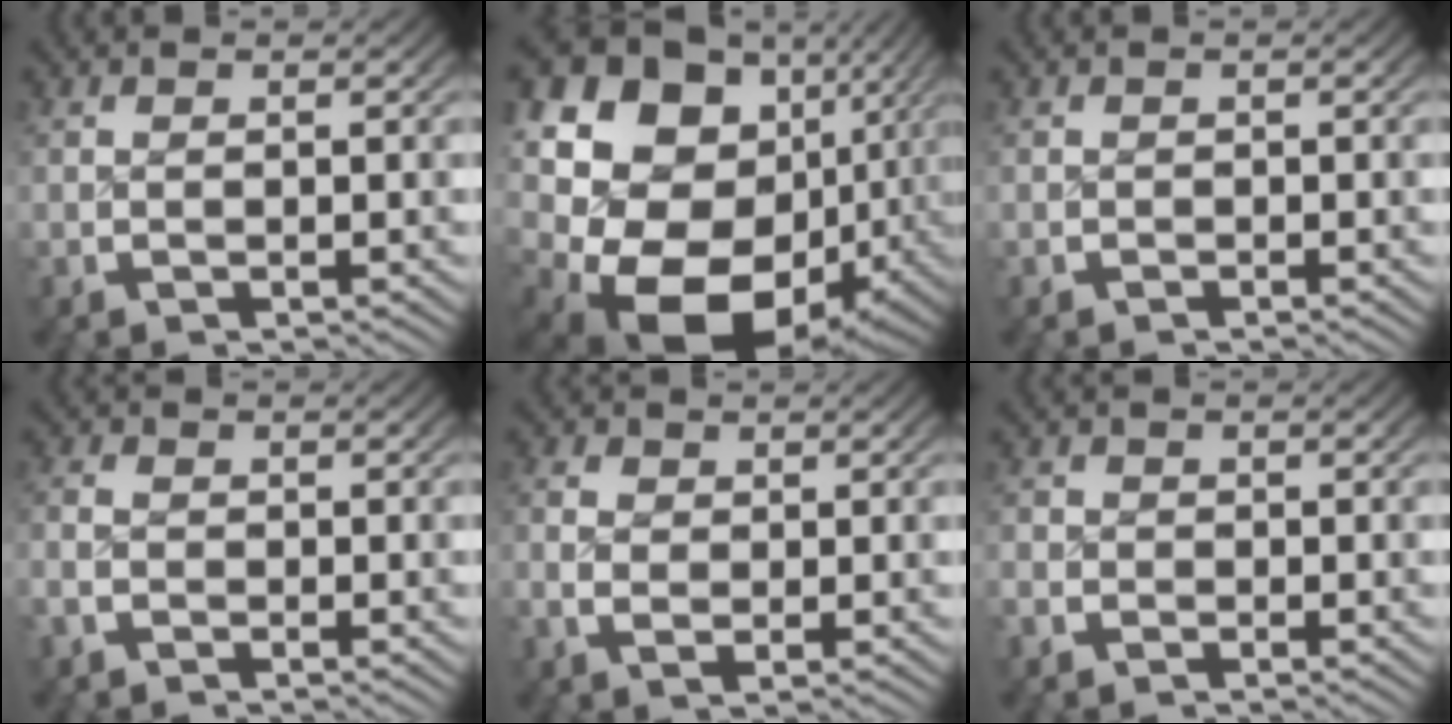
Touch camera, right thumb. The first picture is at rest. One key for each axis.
{"total": 23.4, "fx": -1.1, "fy": 17.2, "fz": 15.8, "tx": -0.305, "ty": -0.053, "tz": 0.005}
{"total": 0.5, "fx": -0.3, "fy": 0.1, "fz": -0.4, "tx": 0.009, "ty": 0.002, "tz": -0.005}
{"total": 1.6, "fx": -1.2, "fy": 1.1, "fz": 0.5, "tx": -0.017, "ty": 0.003, "tz": -0.028}
{"total": 1.8, "fx": -0.3, "fy": 1.5, "fz": 1.0, "tx": -0.024, "ty": -0.005, "tz": -0.006}
{"total": 1.7, "fx": -1.2, "fy": 1.3, "fz": -0.1, "tx": -0.003, "ty": 0.001, "tz": -0.030}